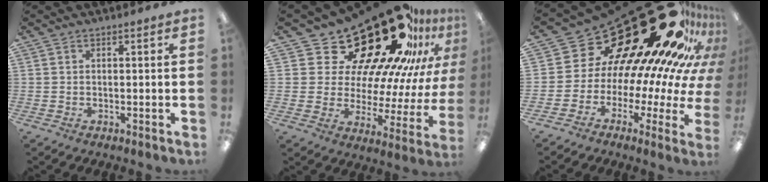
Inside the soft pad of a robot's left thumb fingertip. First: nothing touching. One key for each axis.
{"total": 29.8, "fx": 20.6, "fy": 13.1, "fz": 17.1, "tx": -0.242, "ty": -0.163, "tz": 0.371}
{"total": 32.9, "fx": 19.8, "fy": 14.9, "fz": 21.7, "tx": -0.279, "ty": -0.204, "tz": 0.390}